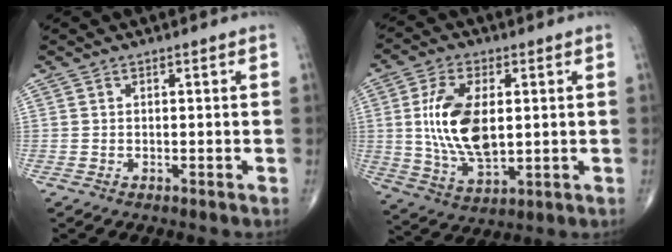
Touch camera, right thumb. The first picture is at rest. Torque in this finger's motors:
{"motor_torque": [1.47, 2.41, 1.78, 0.06, 0.19]}